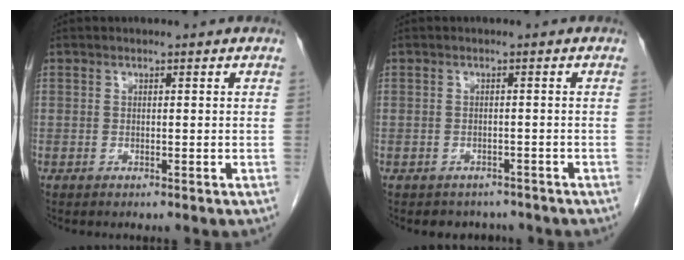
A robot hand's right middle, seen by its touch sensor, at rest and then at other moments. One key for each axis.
{"total": 3.8, "fx": -3.2, "fy": 2.0, "fz": 0.2, "tx": -0.006, "ty": 0.008, "tz": -0.040}